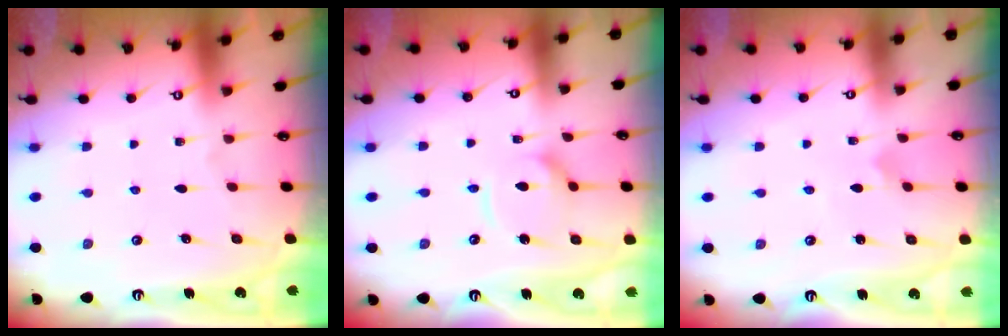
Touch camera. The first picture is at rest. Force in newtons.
{"total": 9.5, "press": 9.5, "slide": 0.9}
{"total": 2.2, "press": 2.2, "slide": 0.1}